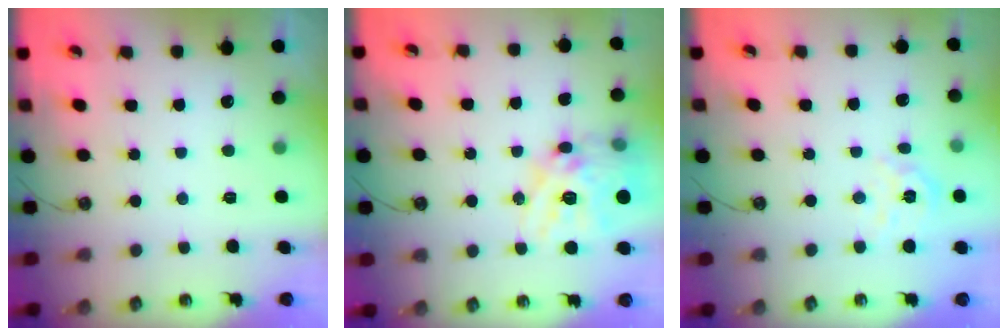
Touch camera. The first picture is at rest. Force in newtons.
{"total": 17.8, "press": 17.7, "slide": 1.6}
{"total": 6.3, "press": 6.3, "slide": 0.4}